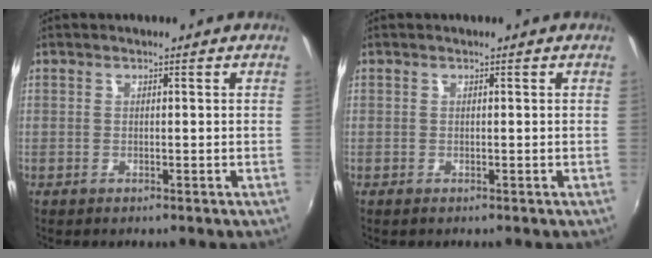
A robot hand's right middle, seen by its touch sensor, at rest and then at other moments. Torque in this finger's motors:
{"motor_torque": [-0.10, 0.10, -0.01, 0.00]}